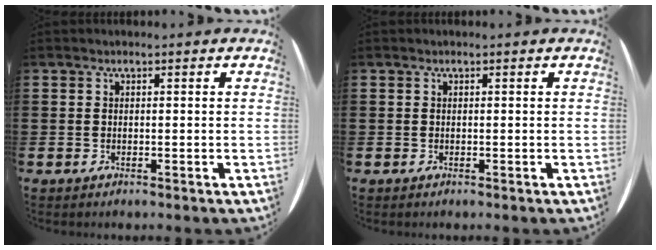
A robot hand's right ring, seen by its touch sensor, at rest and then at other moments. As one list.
[{"total": 0.0}]